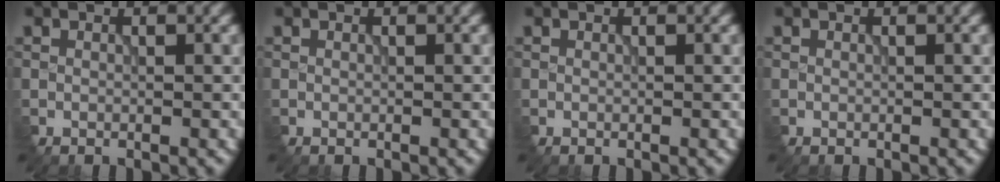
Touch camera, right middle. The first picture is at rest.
{"total": 0.0}
{"total": 0.0}
{"total": 0.0}